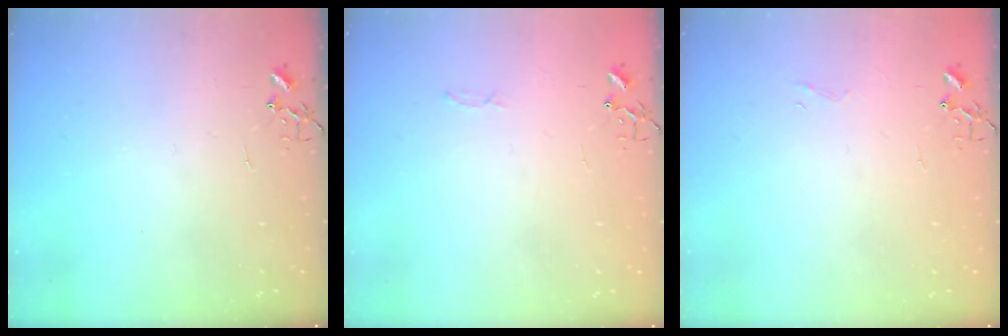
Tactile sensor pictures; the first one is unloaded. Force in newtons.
{"total": 2.8, "press": 2.8, "slide": 0.4}
{"total": 3.4, "press": 3.4, "slide": 0.3}